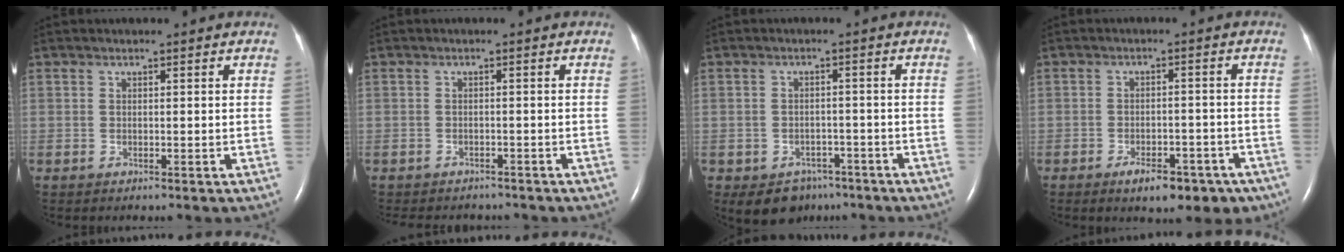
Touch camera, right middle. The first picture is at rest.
{"total": 7.2, "force": [-6.4, 2.6, 2.0], "torque": [-0.029, 0.001, -0.077]}
{"total": 5.7, "force": [-3.8, 4.0, 1.2], "torque": [-0.015, 0.011, -0.049]}
{"total": 8.5, "force": [-5.8, 3.8, 4.9], "torque": [-0.054, 0.005, -0.077]}